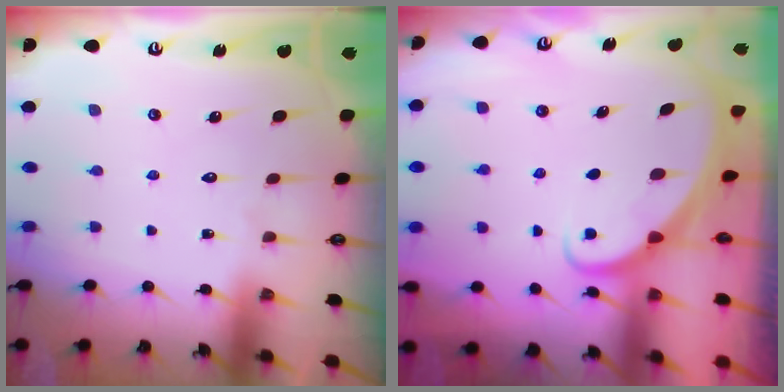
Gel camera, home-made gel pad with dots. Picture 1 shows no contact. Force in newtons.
{"total": 1.6, "press": 1.6, "slide": 0.1}